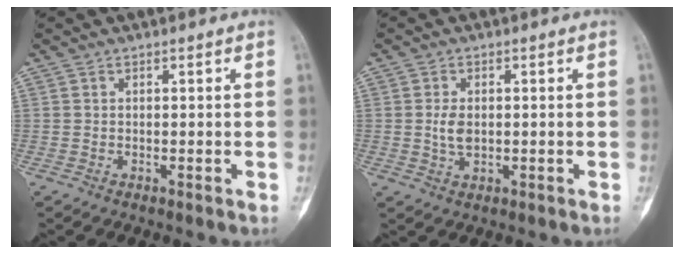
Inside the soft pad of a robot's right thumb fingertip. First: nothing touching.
{"total": 3.5, "force": [0.1, 2.2, 2.7], "torque": [-0.048, -0.002, 0.004]}